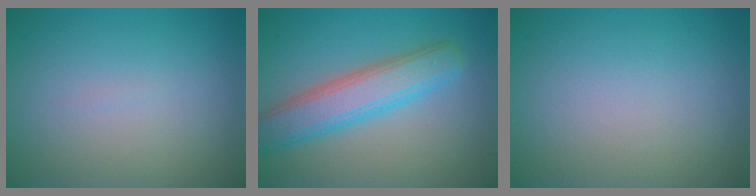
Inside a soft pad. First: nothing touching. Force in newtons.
{"total": 5.6, "press": 5.6, "slide": 0.1}
{"total": 0.0}